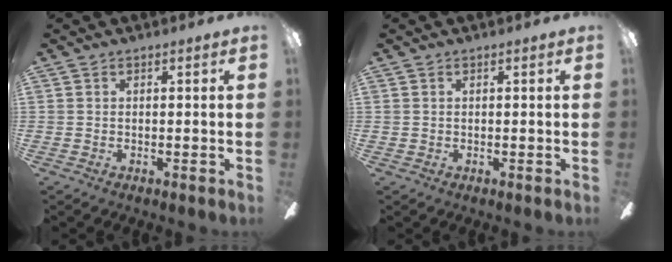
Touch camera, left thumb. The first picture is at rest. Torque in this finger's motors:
{"motor_torque": [-0.14, -0.05, -0.04, -0.09, -0.03]}